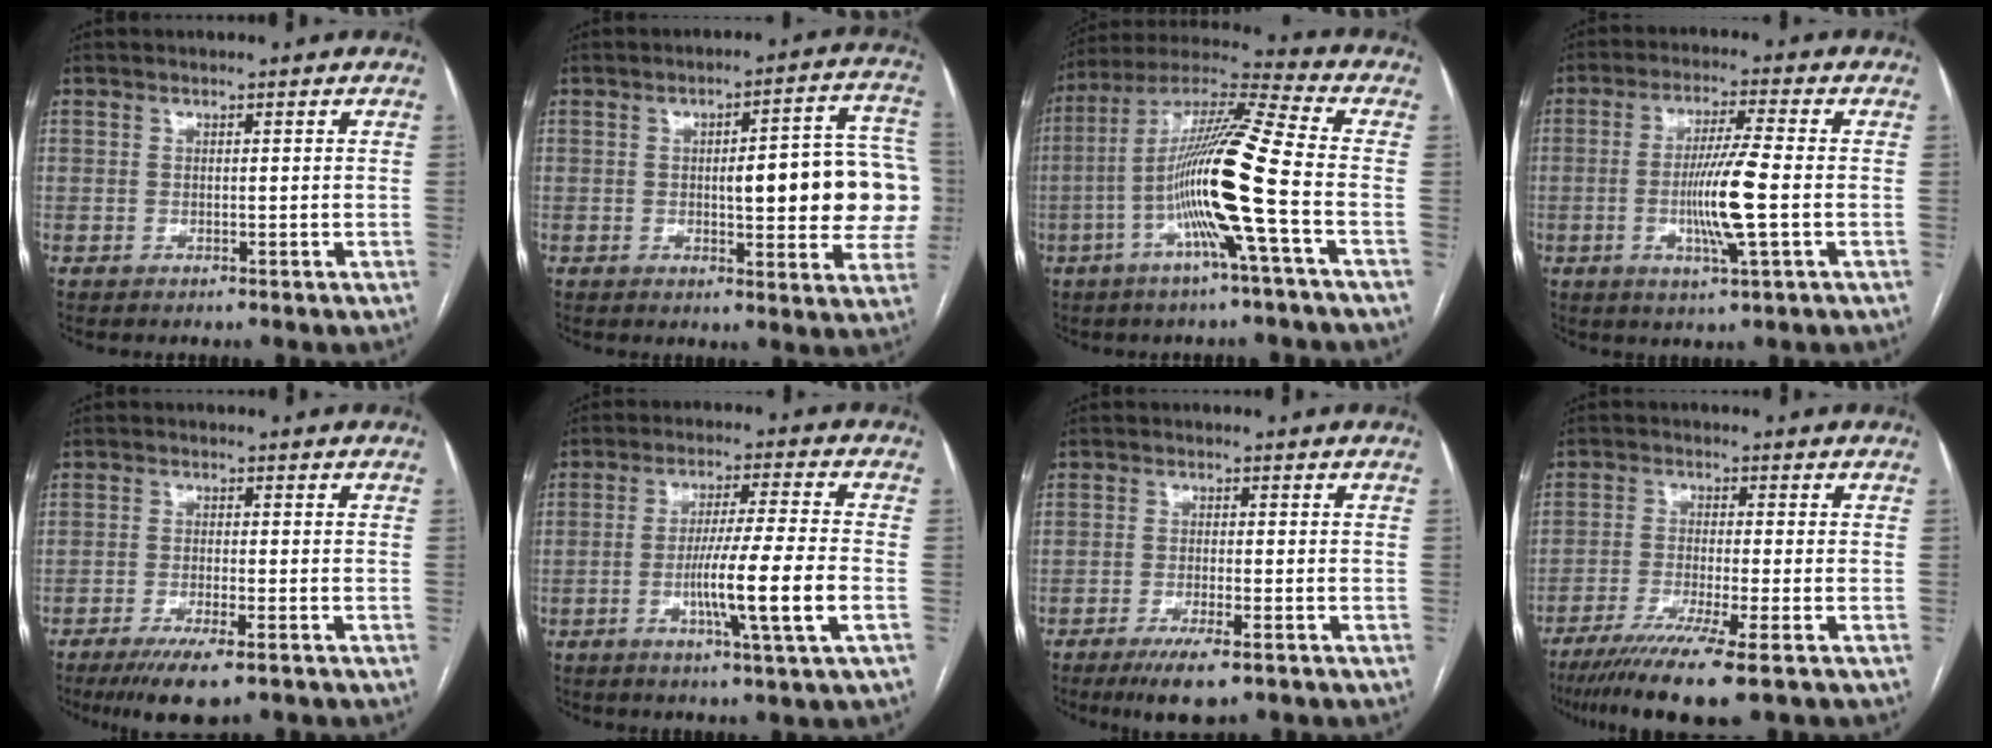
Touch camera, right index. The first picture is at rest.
{"total": 16.0, "force": [0.0, 3.9, 15.5], "torque": [-0.155, 0.034, 0.005]}
{"total": 16.5, "force": [-4.2, -1.1, 15.9], "torque": [-0.304, 0.002, -0.092]}
{"total": 9.3, "force": [-1.7, -0.2, 9.1], "torque": [-0.174, -0.009, -0.034]}
{"total": 7.0, "force": [-4.5, 0.9, 5.2], "torque": [-0.088, -0.017, -0.071]}
{"total": 11.1, "force": [-3.0, -1.1, 10.7], "torque": [-0.190, -0.012, -0.056]}
{"total": 6.0, "force": [-3.8, 0.9, 4.6], "torque": [-0.081, -0.013, -0.060]}
{"total": 10.8, "force": [-7.2, -0.6, 8.1], "torque": [-0.135, -0.029, -0.116]}